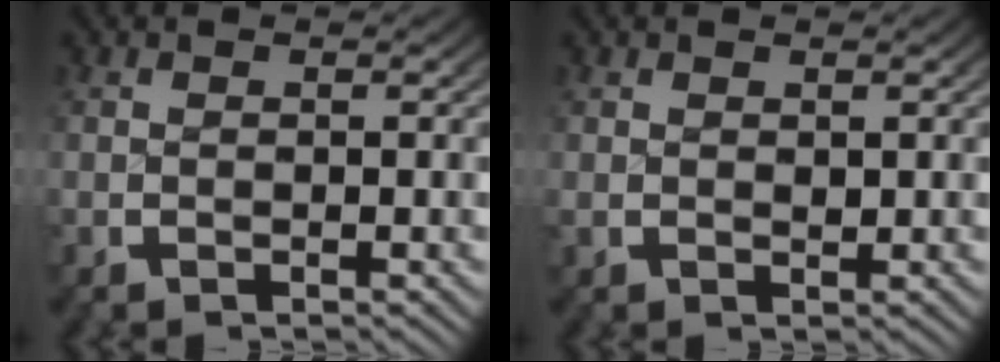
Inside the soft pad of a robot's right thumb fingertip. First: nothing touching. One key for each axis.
{"total": 0.7, "fx": 0.5, "fy": 0.4, "fz": 0.3, "tx": -0.003, "ty": -0.003, "tz": 0.014}